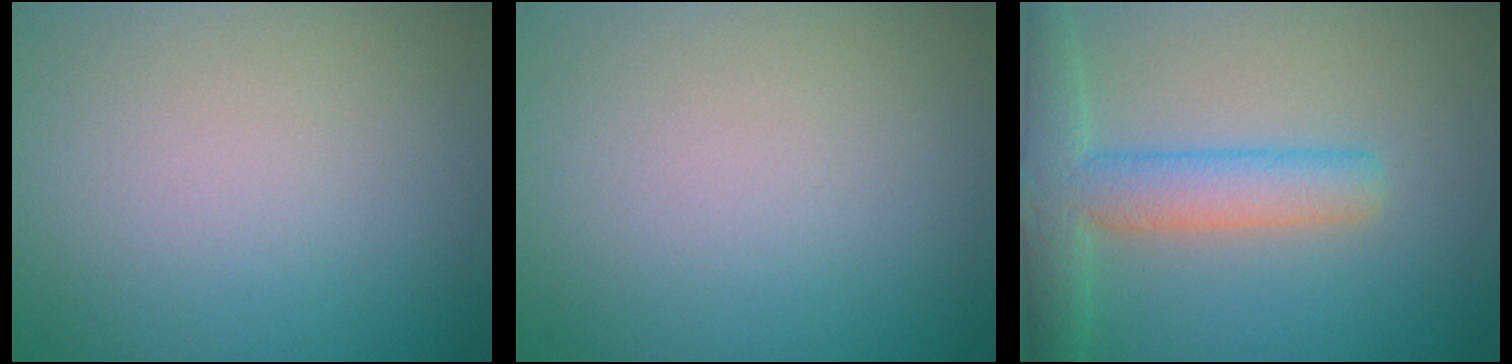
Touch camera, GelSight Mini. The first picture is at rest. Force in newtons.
{"total": 0.0}
{"total": 5.6, "press": 5.5, "slide": 0.4}